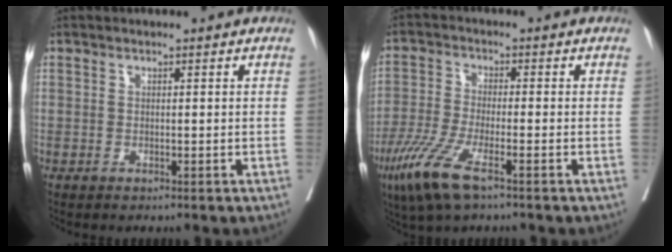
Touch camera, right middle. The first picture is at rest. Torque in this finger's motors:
{"motor_torque": [1.15, -0.99, 0.23, 0.15]}